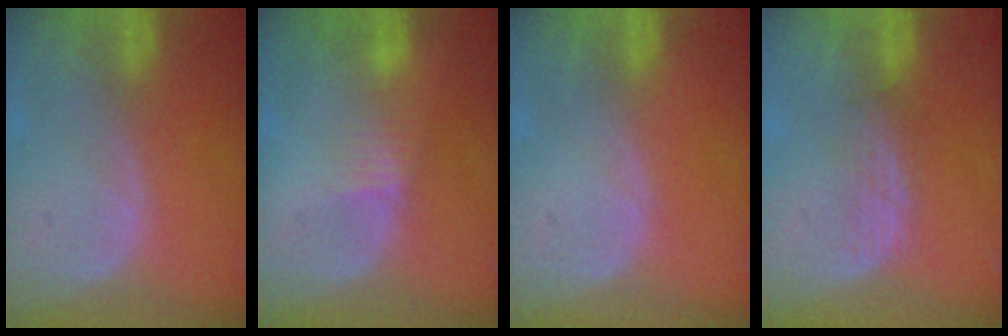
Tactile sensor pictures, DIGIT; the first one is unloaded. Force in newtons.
{"total": 2.6, "press": 2.4, "slide": 0.9}
{"total": 0.0}
{"total": 2.7, "press": 2.5, "slide": 0.9}